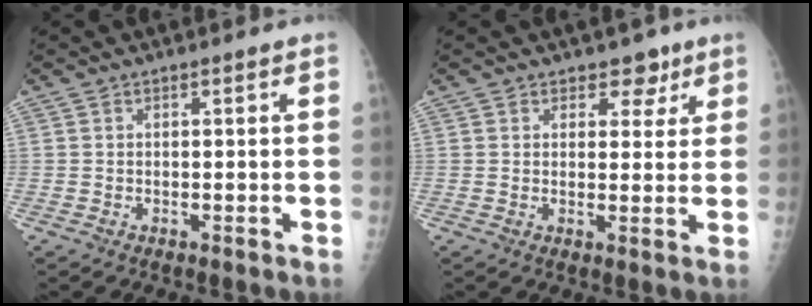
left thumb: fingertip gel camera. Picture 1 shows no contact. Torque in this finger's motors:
{"motor_torque": [-0.56, 0.07, -0.34, 0.29, -0.19]}